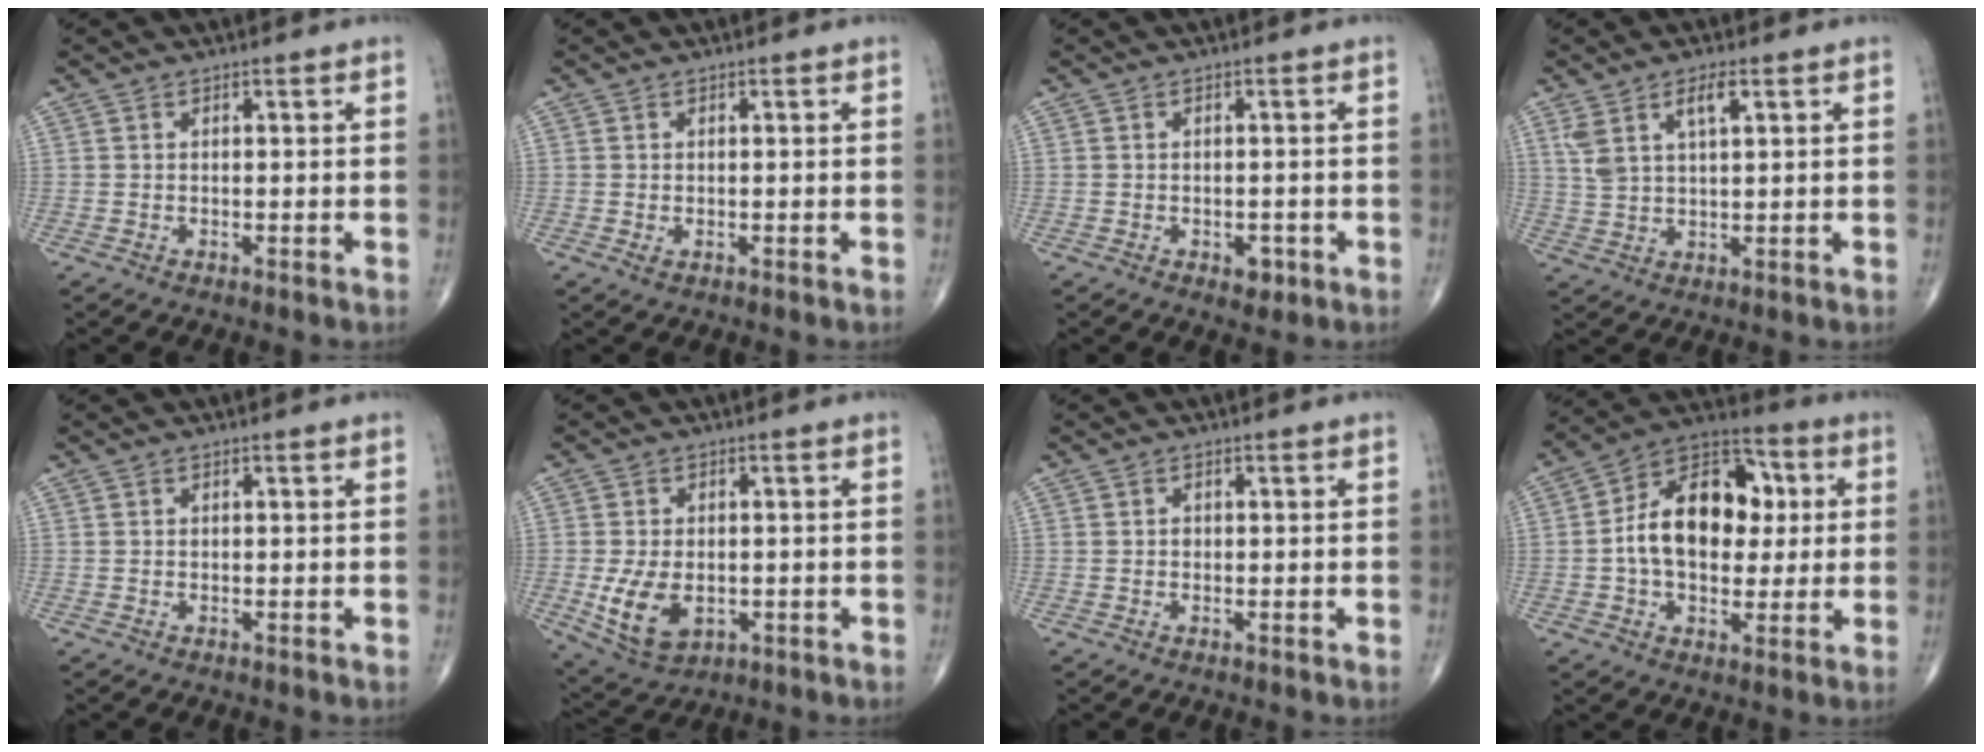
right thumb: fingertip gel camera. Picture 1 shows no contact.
{"total": 0.7, "force": [-0.2, 0.5, 0.6], "torque": [-0.013, -0.001, -0.001]}
{"total": 2.5, "force": [-1.1, 1.5, 1.6], "torque": [-0.012, 0.002, -0.011]}
{"total": 6.3, "force": [3.0, 2.4, 5.0], "torque": [-0.099, -0.003, 0.064]}
{"total": 0.0}
{"total": 9.0, "force": [-1.6, 5.7, 6.8], "torque": [-0.122, -0.008, -0.015]}
{"total": 0.7, "force": [0.0, 0.6, 0.4], "torque": [-0.004, 0.002, 0.000]}
{"total": 17.8, "force": [1.5, 11.7, 13.3], "torque": [-0.177, 0.026, 0.014]}